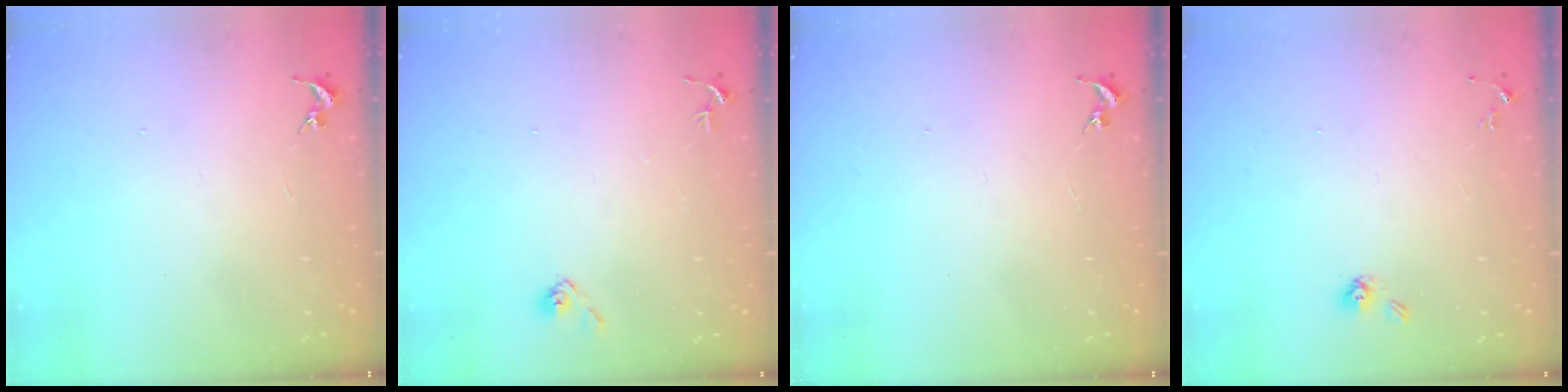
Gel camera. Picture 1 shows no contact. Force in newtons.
{"total": 5.6, "press": 5.6, "slide": 0.5}
{"total": 0.0}
{"total": 4.0, "press": 3.6, "slide": 1.8}